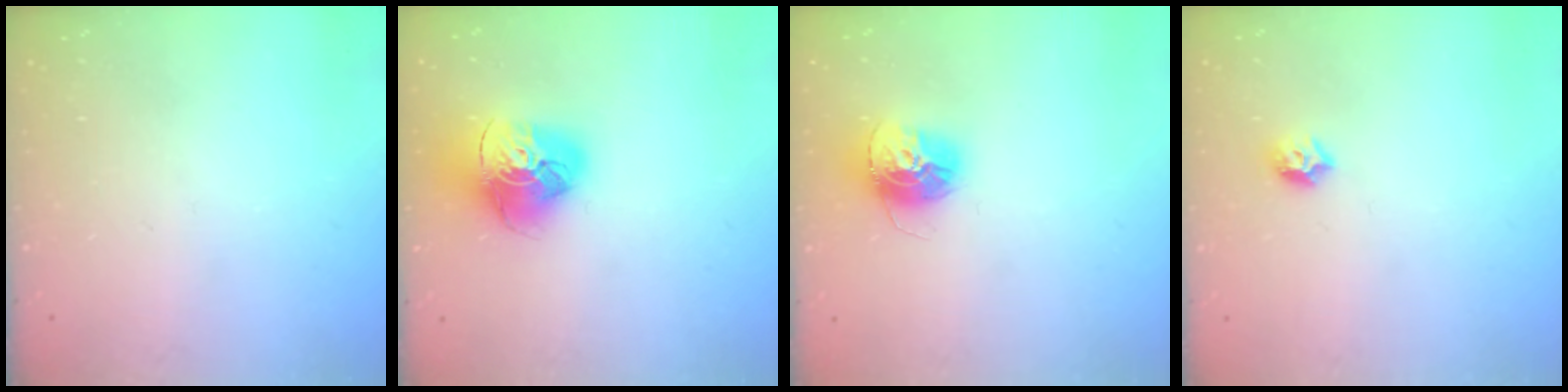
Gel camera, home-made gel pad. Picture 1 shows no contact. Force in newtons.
{"total": 15.5, "press": 15.4, "slide": 1.7}
{"total": 13.8, "press": 13.7, "slide": 1.3}
{"total": 6.2, "press": 6.2, "slide": 0.8}